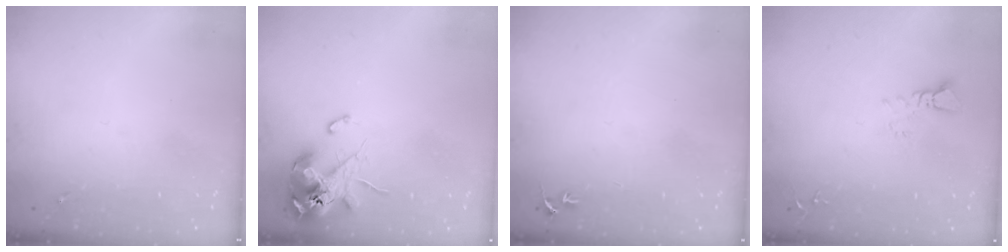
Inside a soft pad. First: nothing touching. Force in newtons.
{"total": 12.1, "press": 11.9, "slide": 2.2}
{"total": 2.7, "press": 2.7, "slide": 0.3}
{"total": 3.1, "press": 3.1, "slide": 0.1}